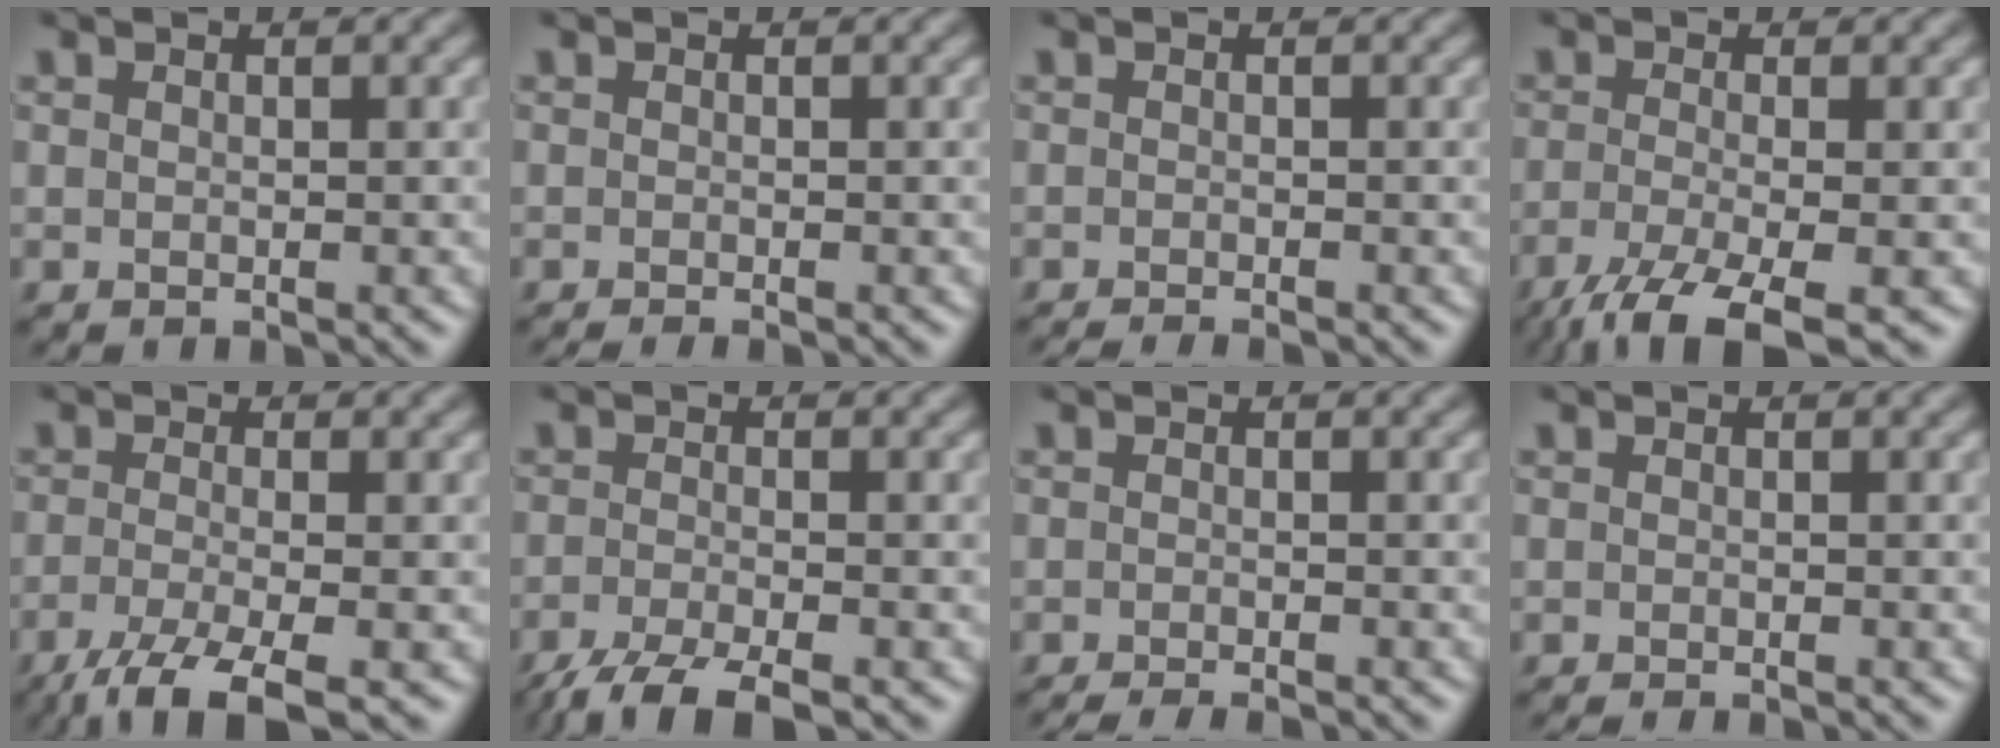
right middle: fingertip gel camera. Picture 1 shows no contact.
{"total": 1.2, "force": [-0.8, 0.3, 0.8], "torque": [-0.003, -0.005, -0.014]}
{"total": 1.8, "force": [-1.4, 0.3, 1.0], "torque": [-0.007, -0.004, -0.025]}
{"total": 6.4, "force": [-3.9, 1.6, 4.8], "torque": [-0.088, -0.016, -0.082]}
{"total": 5.3, "force": [-3.3, 1.2, 3.9], "torque": [-0.071, -0.012, -0.072]}
{"total": 4.5, "force": [-3.3, 0.9, 2.9], "torque": [-0.050, -0.008, -0.071]}
{"total": 2.7, "force": [-2.1, 0.4, 1.6], "torque": [-0.018, -0.002, -0.038]}
{"total": 1.0, "force": [-0.8, 0.2, 0.5], "torque": [0.001, -0.003, -0.013]}